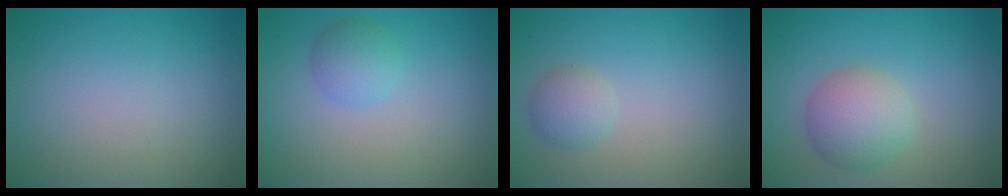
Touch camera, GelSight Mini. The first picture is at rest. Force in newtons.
{"total": 2.1, "press": 2.1, "slide": 0.2}
{"total": 1.8, "press": 1.8, "slide": 0.1}
{"total": 4.1, "press": 4.1, "slide": 0.1}